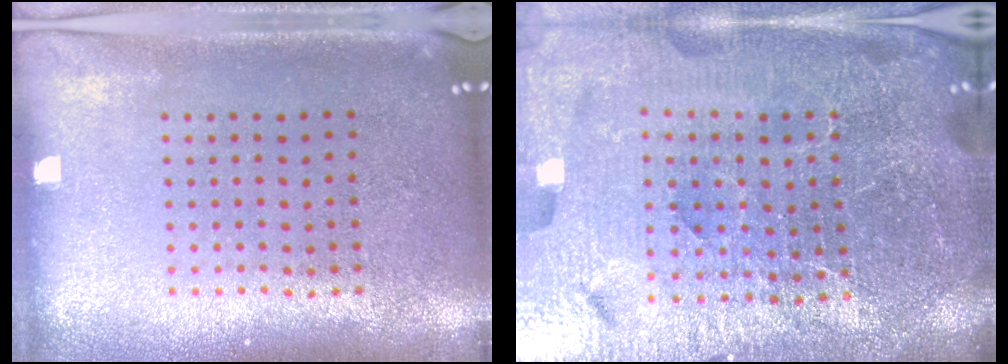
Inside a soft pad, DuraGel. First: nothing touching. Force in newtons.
{"total": 6.2, "press": 5.5, "slide": 3.0}